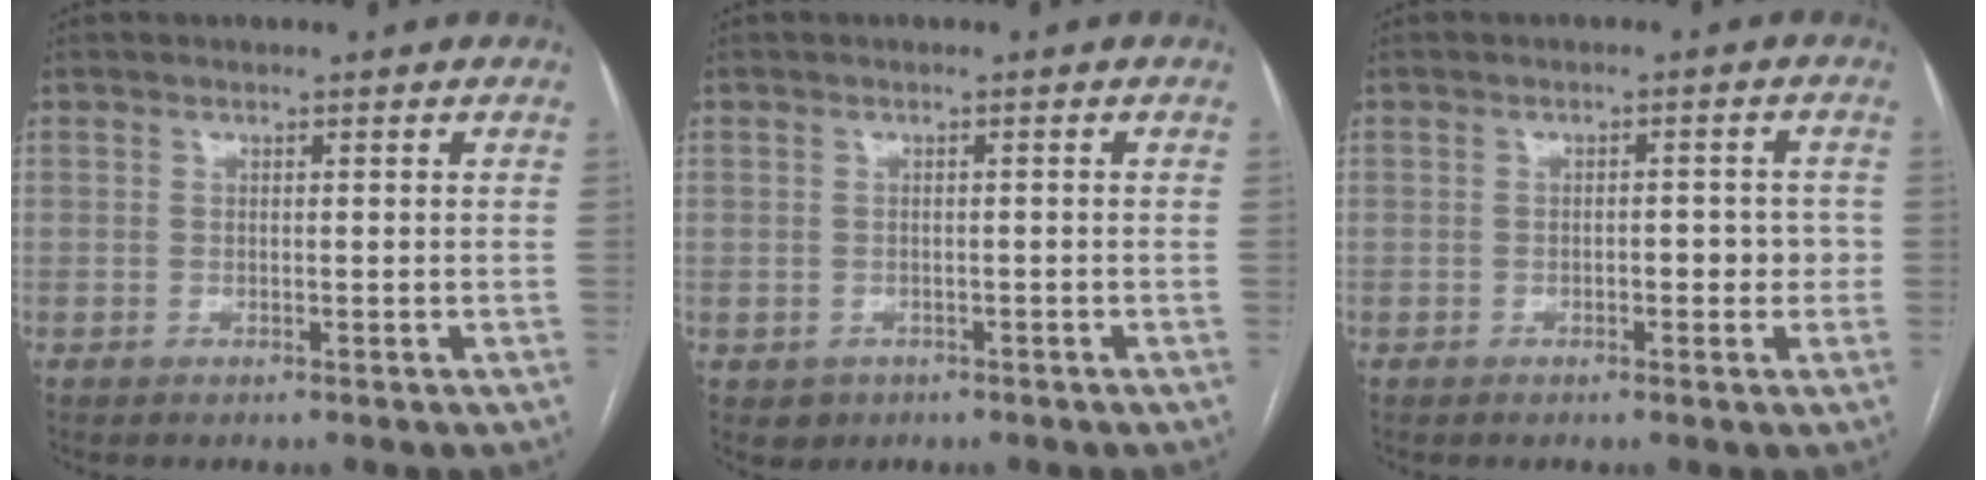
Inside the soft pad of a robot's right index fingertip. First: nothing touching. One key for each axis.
{"total": 2.3, "fx": -1.0, "fy": 2.0, "fz": 0.3, "tx": -0.004, "ty": 0.004, "tz": -0.008}
{"total": 3.5, "fx": -0.7, "fy": 1.5, "fz": 3.1, "tx": -0.037, "ty": 0.008, "tz": -0.009}